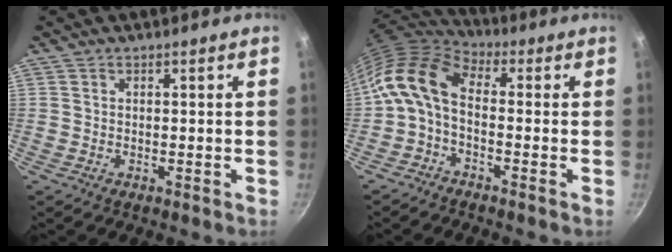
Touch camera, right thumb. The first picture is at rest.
{"total": 11.6, "force": [-0.9, 6.7, 9.5], "torque": [-0.184, 0.043, -0.038]}